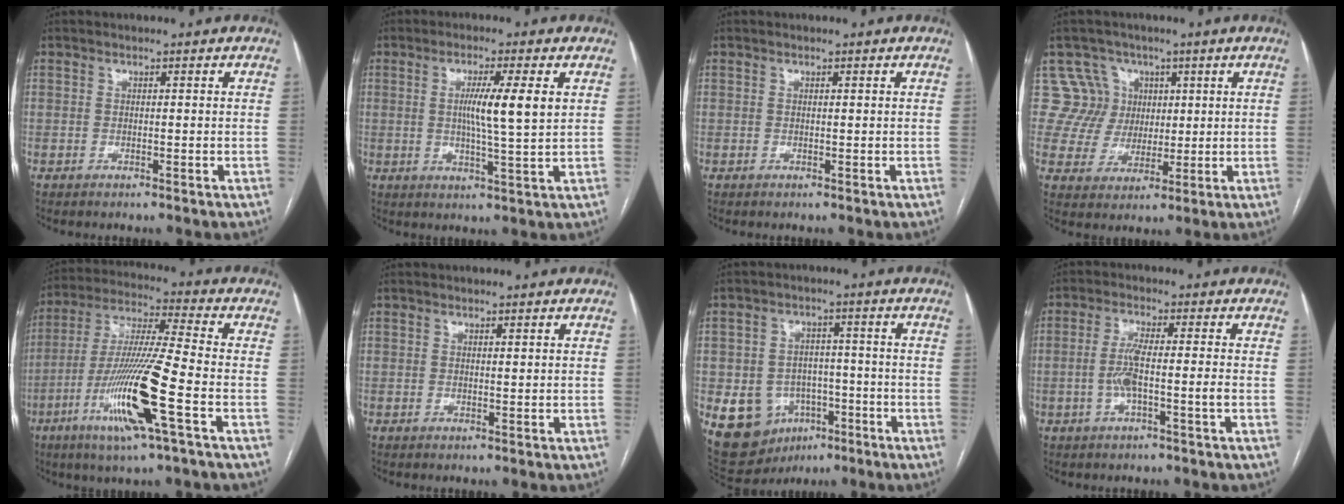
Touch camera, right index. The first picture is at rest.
{"total": 7.3, "force": [1.5, -0.3, 7.1], "torque": [-0.125, -0.005, 0.023]}
{"total": 0.0}
{"total": 8.9, "force": [3.0, 8.4, -0.4], "torque": [0.020, 0.025, 0.063]}
{"total": 16.2, "force": [-6.0, -0.2, 15.0], "torque": [-0.306, -0.019, -0.116]}
{"total": 0.5, "force": [0.3, 0.1, 0.4], "torque": [-0.008, -0.002, 0.005]}
{"total": 10.6, "force": [-4.0, 8.9, 4.2], "torque": [-0.075, 0.019, -0.048]}
{"total": 5.0, "force": [-1.3, -0.1, 4.8], "torque": [-0.100, 0.005, -0.023]}